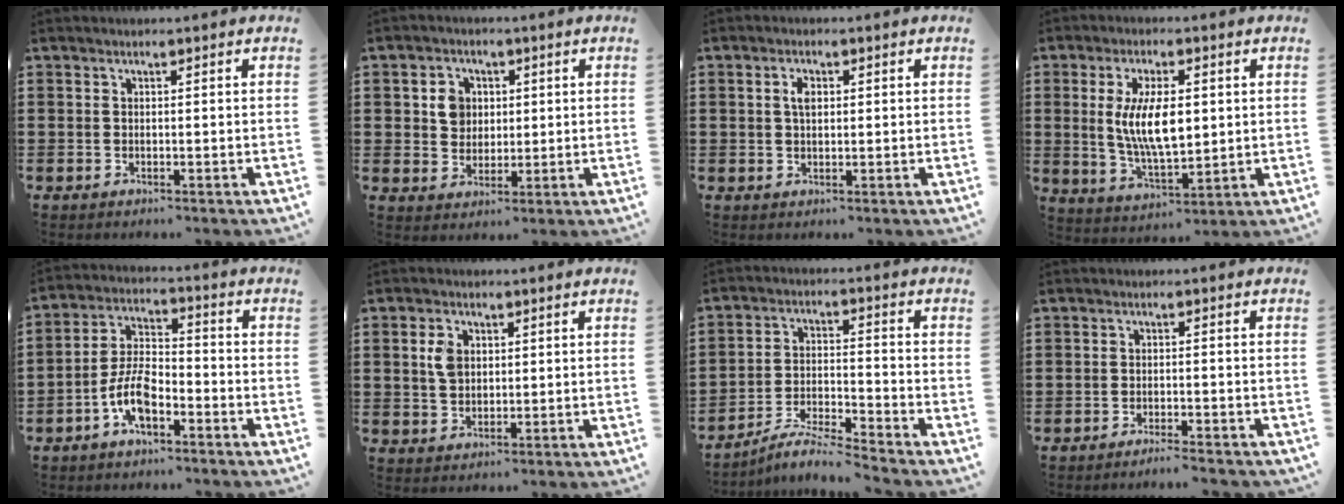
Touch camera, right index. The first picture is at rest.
{"total": 4.8, "force": [1.0, 4.2, 2.0], "torque": [-0.048, 0.013, 0.015]}
{"total": 2.5, "force": [0.6, 1.3, 2.0], "torque": [-0.044, 0.008, 0.010]}
{"total": 9.6, "force": [1.2, 4.0, 8.7], "torque": [-0.172, 0.001, 0.017]}
{"total": 7.4, "force": [-3.7, 3.5, 5.4], "torque": [-0.130, 0.004, -0.076]}
{"total": 3.9, "force": [0.9, 2.8, 2.6], "torque": [-0.059, 0.011, 0.015]}
{"total": 5.7, "force": [-5.4, -0.2, 1.7], "torque": [-0.043, -0.008, -0.108]}
{"total": 2.0, "force": [-1.9, -0.3, 0.6], "torque": [-0.011, 0.002, -0.039]}